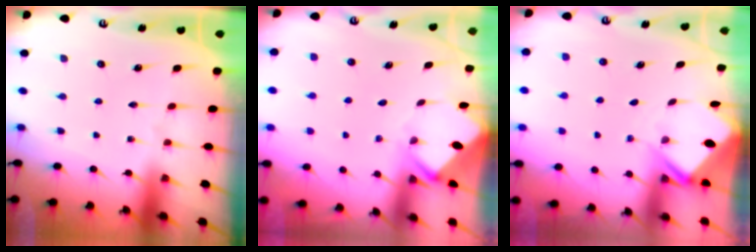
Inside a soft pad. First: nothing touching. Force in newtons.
{"total": 3.1, "press": 3.1, "slide": 0.1}
{"total": 2.4, "press": 2.4, "slide": 0.1}